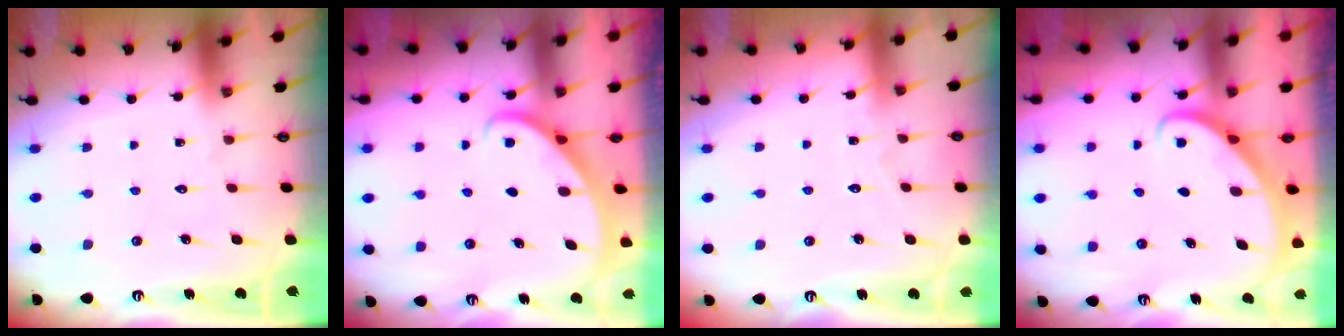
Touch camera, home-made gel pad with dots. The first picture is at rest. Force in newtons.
{"total": 2.1, "press": 2.1, "slide": 0.2}
{"total": 3.6, "press": 3.5, "slide": 0.4}
{"total": 2.7, "press": 2.7, "slide": 0.2}